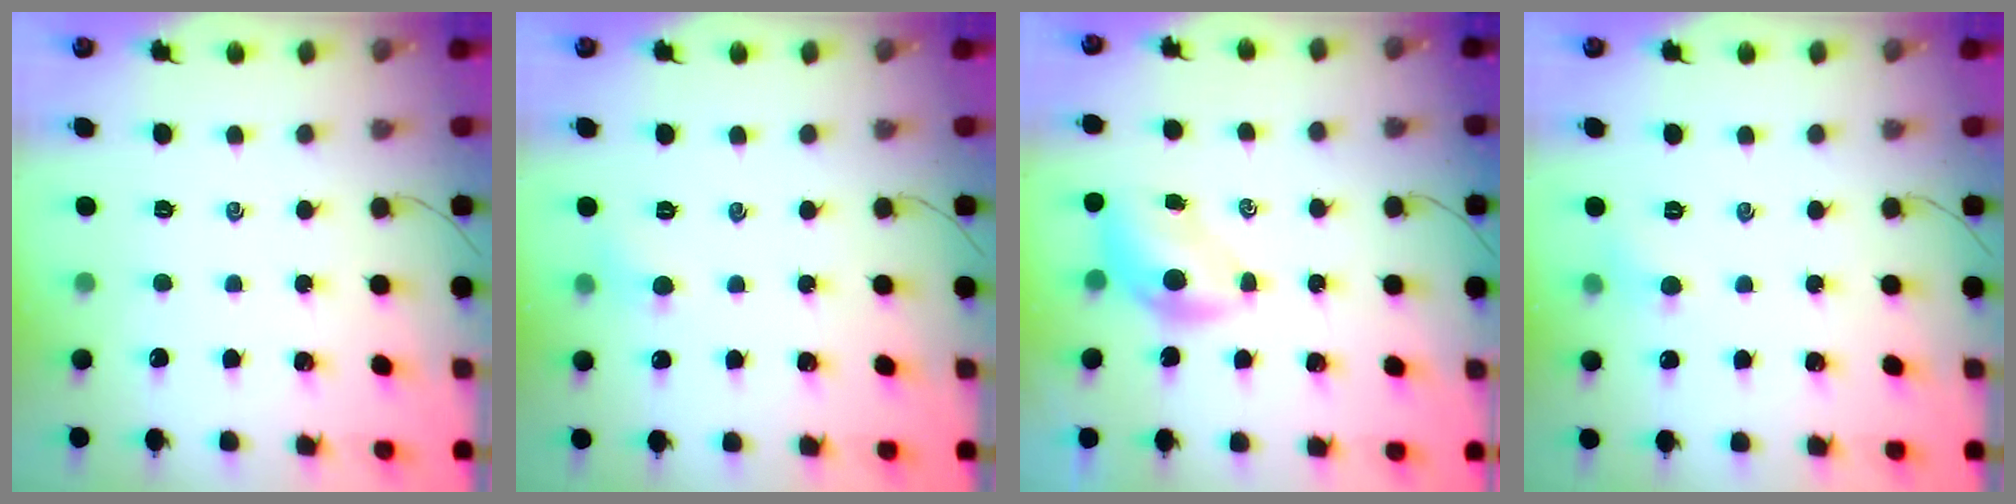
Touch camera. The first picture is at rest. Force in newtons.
{"total": 4.9, "press": 4.6, "slide": 1.6}
{"total": 5.7, "press": 5.6, "slide": 0.9}
{"total": 4.9, "press": 4.6, "slide": 1.6}